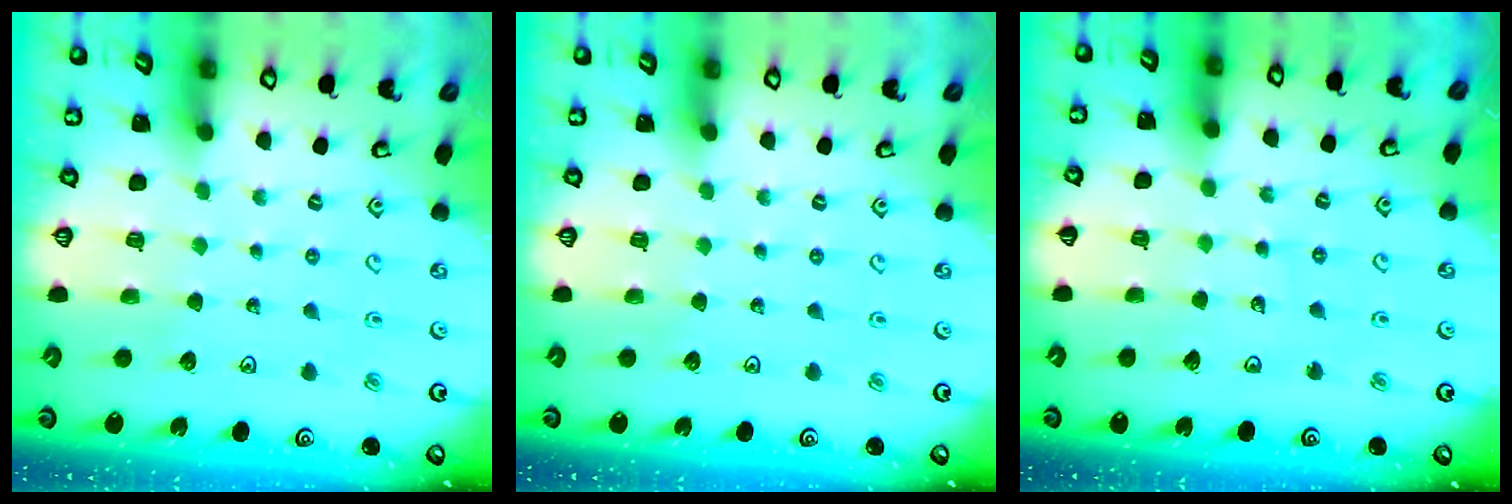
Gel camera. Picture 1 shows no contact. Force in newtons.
{"total": 0.0}
{"total": 2.7, "press": 2.7, "slide": 0.3}